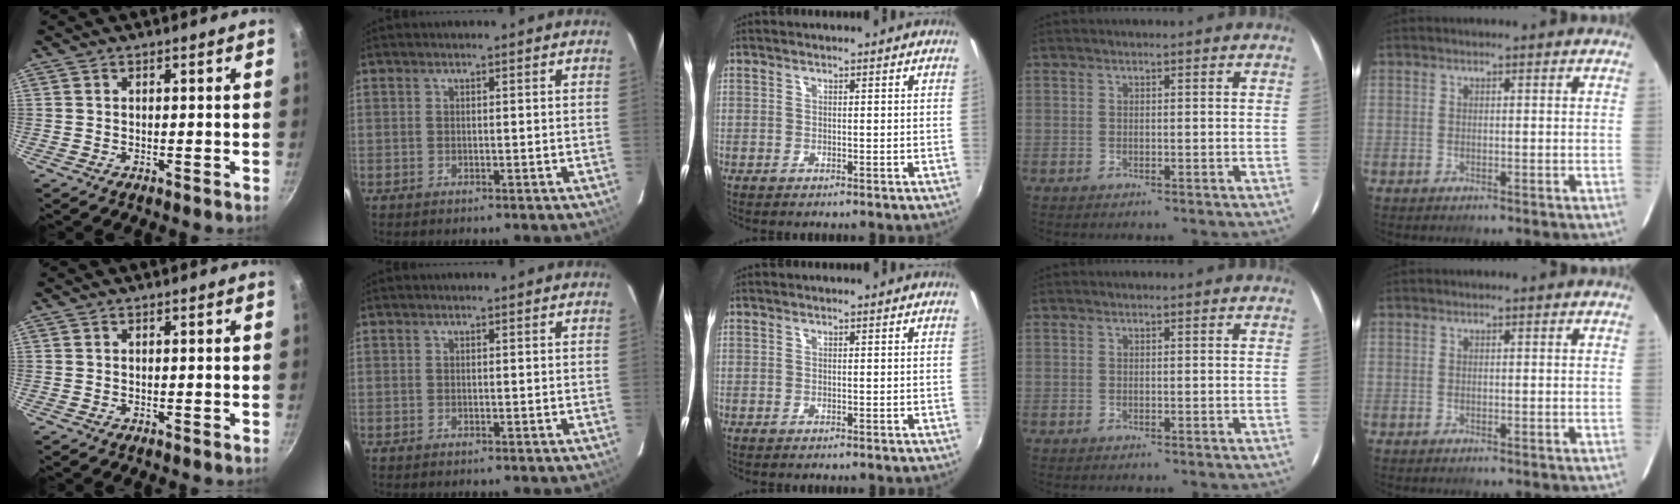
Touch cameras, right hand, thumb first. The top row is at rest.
{}